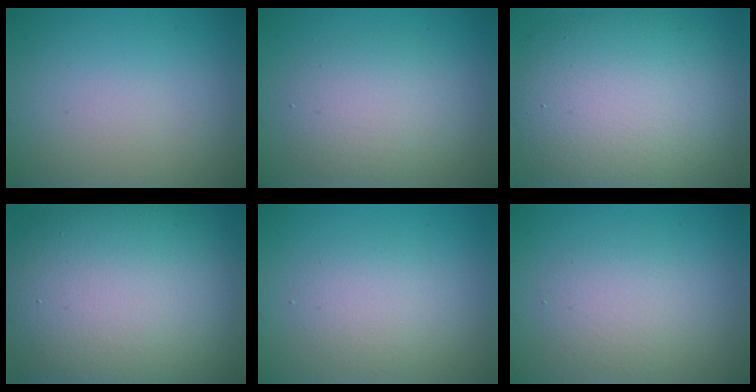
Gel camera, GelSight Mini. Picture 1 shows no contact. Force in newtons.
{"total": 3.7, "press": 3.7, "slide": 0.4}
{"total": 11.6, "press": 11.5, "slide": 0.6}
{"total": 15.7, "press": 15.7, "slide": 0.9}
{"total": 2.5, "press": 2.4, "slide": 0.1}
{"total": 2.7, "press": 2.7, "slide": 0.1}